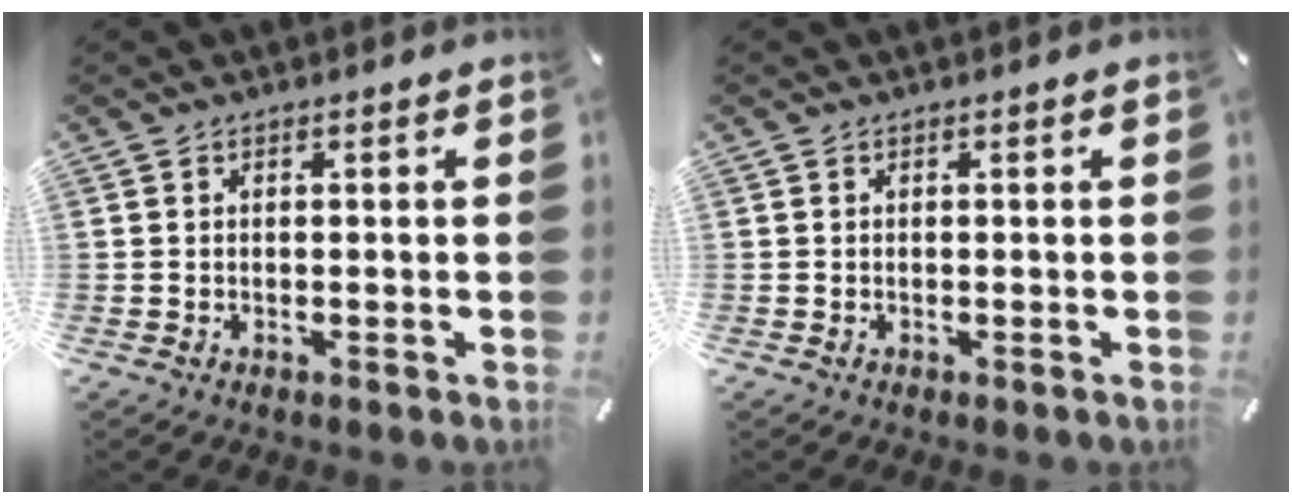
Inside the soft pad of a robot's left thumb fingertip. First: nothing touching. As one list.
[{"total": 0.0}]